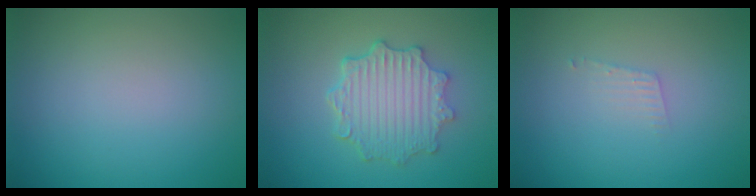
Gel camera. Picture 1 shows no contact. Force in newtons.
{"total": 5.2, "press": 4.2, "slide": 3.0}
{"total": 0.9, "press": 0.9, "slide": 0.1}